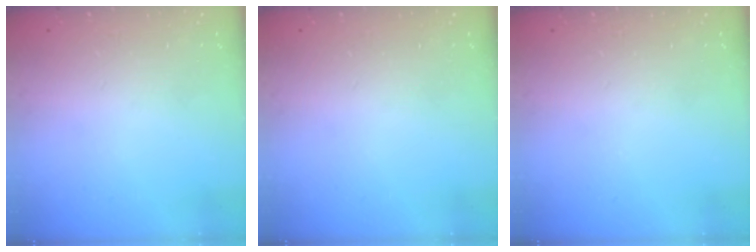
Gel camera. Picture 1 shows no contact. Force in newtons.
{"total": 0.0}
{"total": 0.0}